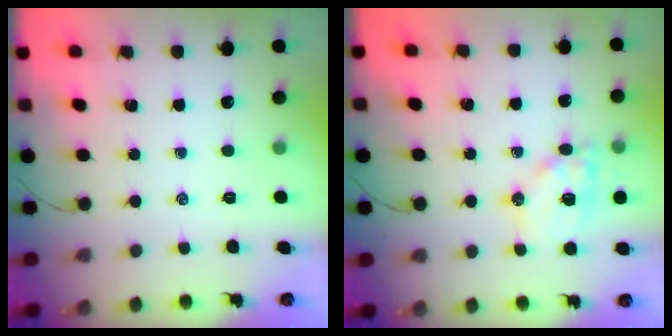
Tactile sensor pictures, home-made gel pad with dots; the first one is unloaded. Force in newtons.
{"total": 13.6, "press": 13.5, "slide": 2.0}